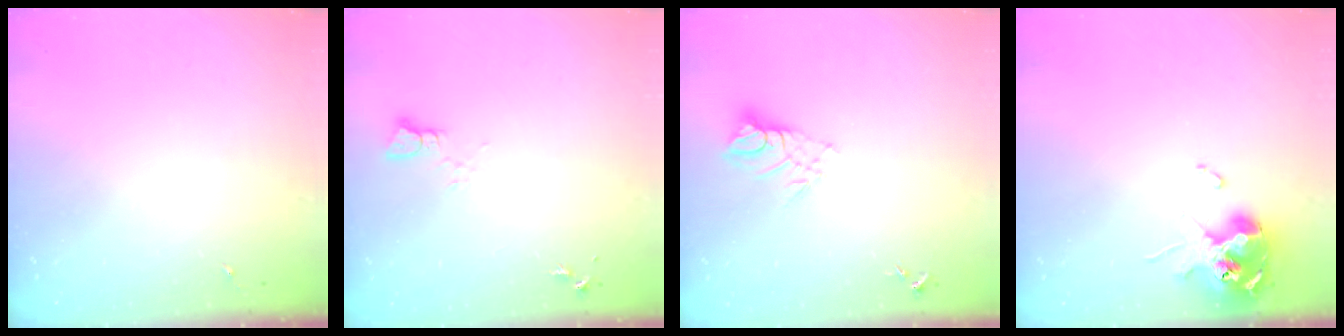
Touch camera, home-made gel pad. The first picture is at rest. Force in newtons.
{"total": 2.2, "press": 2.2, "slide": 0.2}
{"total": 7.9, "press": 7.9, "slide": 0.5}
{"total": 12.0, "press": 11.8, "slide": 1.6}